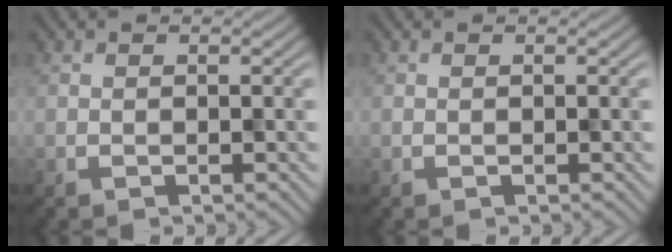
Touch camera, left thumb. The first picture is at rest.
{"total": 0.0}